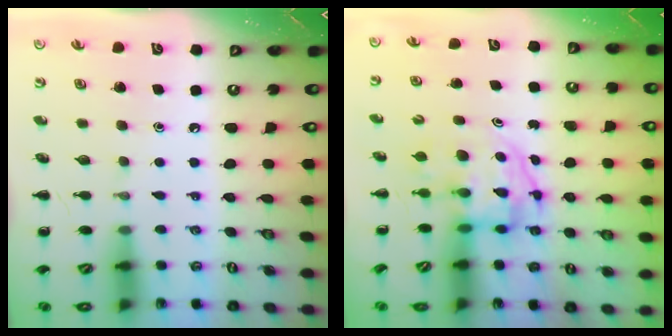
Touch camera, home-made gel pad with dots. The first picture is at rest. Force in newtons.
{"total": 3.3, "press": 3.3, "slide": 0.5}